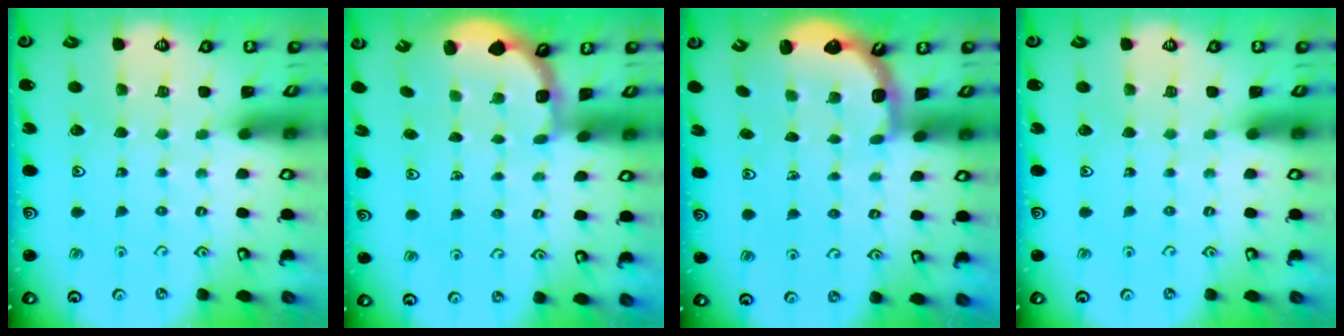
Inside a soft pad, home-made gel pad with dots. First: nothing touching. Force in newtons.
{"total": 2.7, "press": 2.1, "slide": 1.7}
{"total": 2.6, "press": 2.2, "slide": 1.3}
{"total": 0.0}